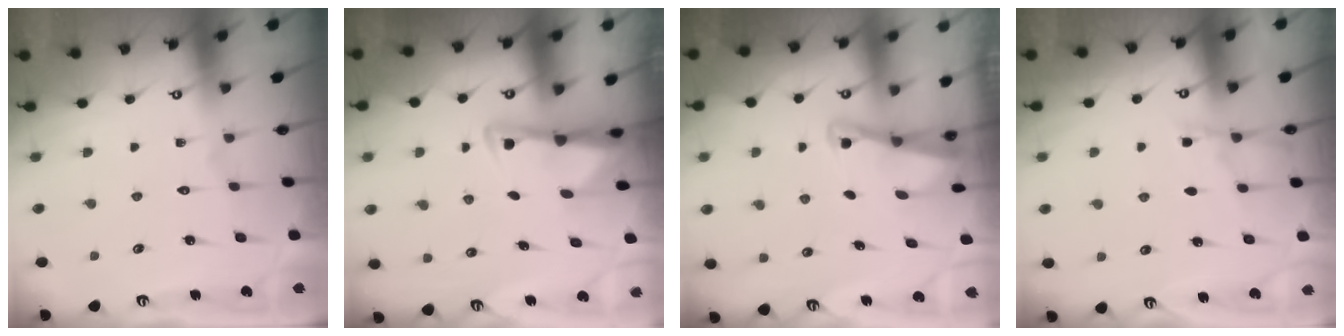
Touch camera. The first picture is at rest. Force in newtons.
{"total": 3.0, "press": 2.9, "slide": 0.6}
{"total": 2.0, "press": 2.0, "slide": 0.4}
{"total": 3.2, "press": 3.1, "slide": 0.5}